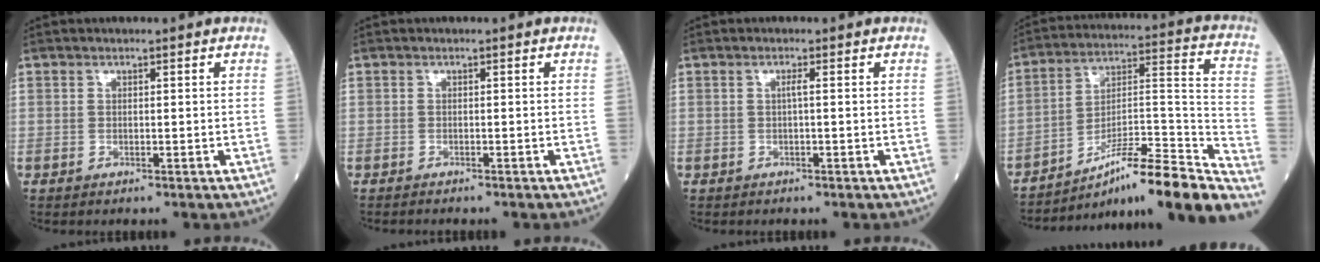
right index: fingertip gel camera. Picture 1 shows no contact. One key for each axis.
{"total": 1.9, "fx": -1.7, "fy": 0.2, "fz": 0.8, "tx": -0.017, "ty": -0.003, "tz": -0.018}
{"total": 0.7, "fx": -0.1, "fy": -0.1, "fz": 0.7, "tx": -0.014, "ty": 0.001, "tz": -0.001}
{"total": 23.1, "fx": -18.8, "fy": 0.4, "fz": 13.4, "tx": -0.159, "ty": 0.018, "tz": -0.293}